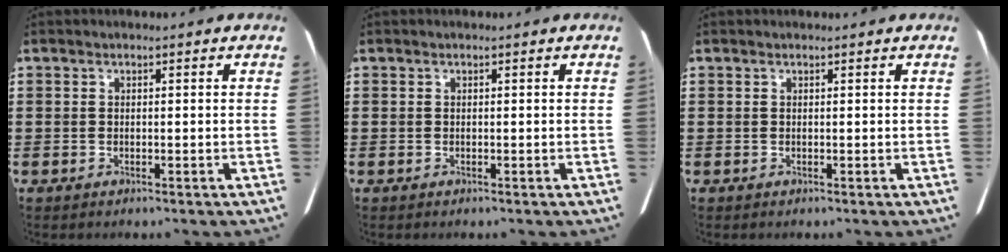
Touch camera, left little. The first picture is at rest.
{"total": 0.0}
{"total": 0.0}